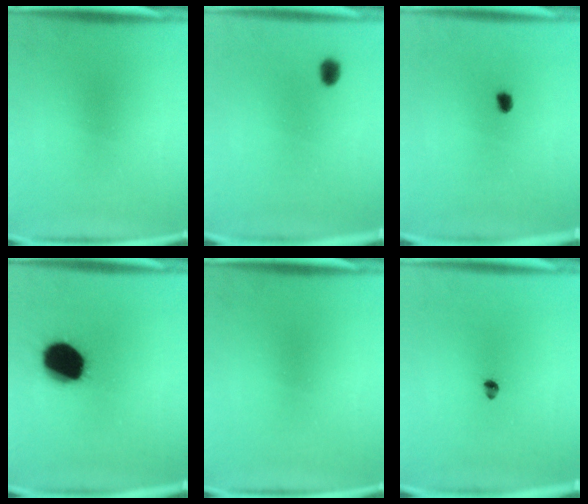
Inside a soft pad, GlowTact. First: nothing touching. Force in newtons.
{"total": 2.7}
{"total": 1.7}
{"total": 17.4}
{"total": 0.0}
{"total": 1.7}